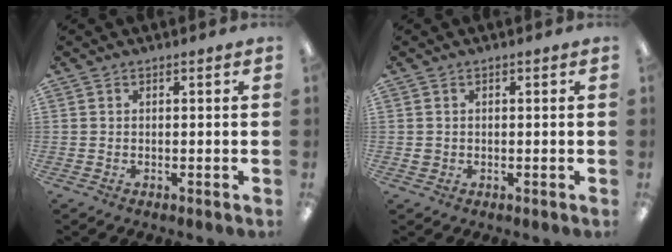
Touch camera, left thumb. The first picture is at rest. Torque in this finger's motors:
{"motor_torque": [-0.37, 0.27, 0.32, -0.21, 0.00]}